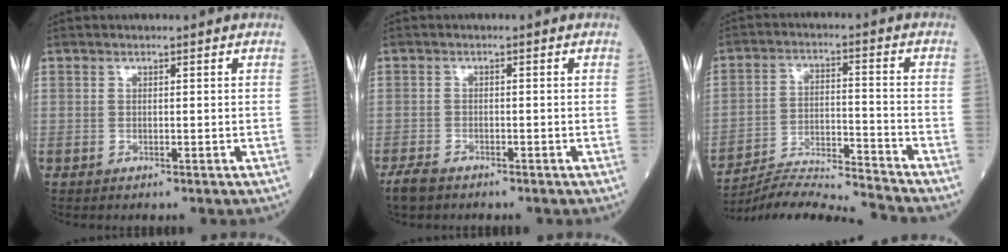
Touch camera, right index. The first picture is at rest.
{"total": 3.1, "force": [-2.5, 1.1, 1.3], "torque": [-0.031, -0.005, -0.044]}
{"total": 12.7, "force": [-12.4, -2.3, 1.8], "torque": [-0.032, 0.008, -0.217]}